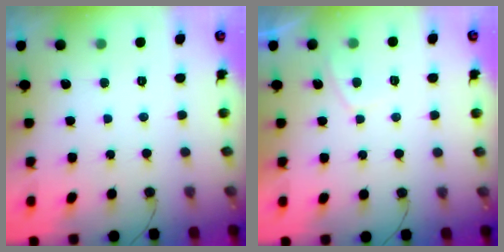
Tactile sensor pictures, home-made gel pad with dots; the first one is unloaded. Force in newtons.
{"total": 1.9, "press": 1.9, "slide": 0.6}